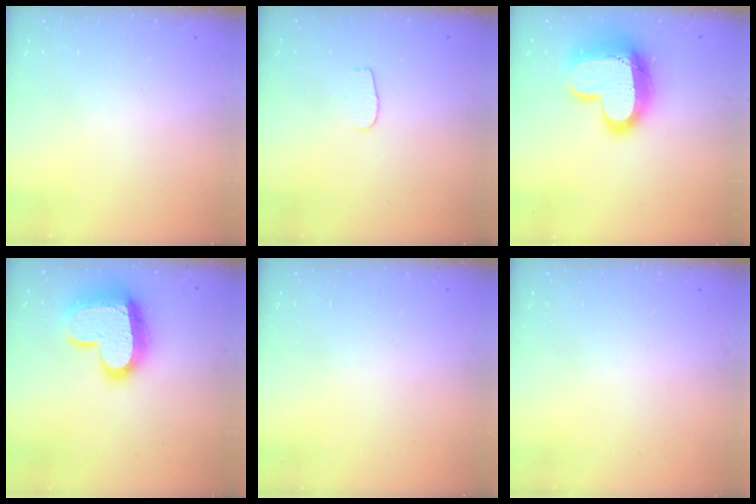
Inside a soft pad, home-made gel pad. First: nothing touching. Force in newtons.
{"total": 3.2, "press": 3.2, "slide": 0.3}
{"total": 23.1, "press": 23.0, "slide": 1.7}
{"total": 19.3, "press": 19.2, "slide": 1.6}
{"total": 0.0}
{"total": 0.0}